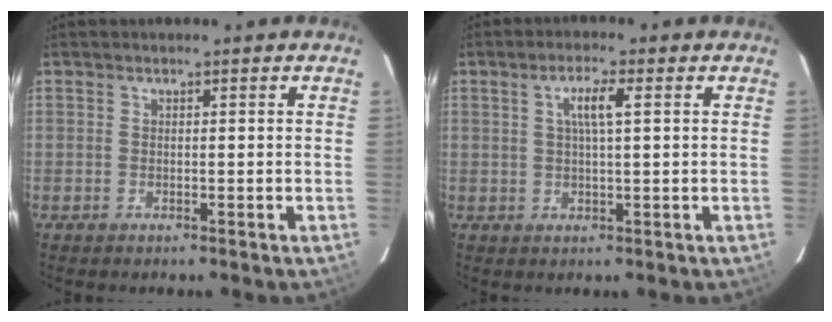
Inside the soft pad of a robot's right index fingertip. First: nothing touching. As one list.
[{"total": 4.2, "force": [1.2, 0.5, 4.0], "torque": [-0.076, 0.005, 0.022]}]